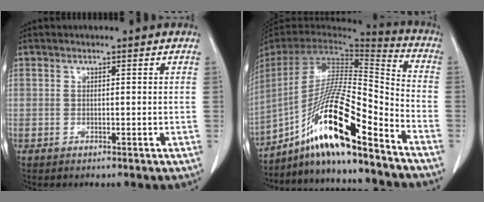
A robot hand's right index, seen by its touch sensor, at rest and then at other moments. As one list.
[{"total": 19.8, "force": [-13.4, 1.2, 14.5], "torque": [-0.290, -0.007, -0.245]}]